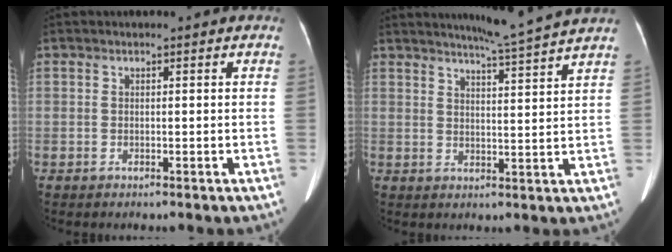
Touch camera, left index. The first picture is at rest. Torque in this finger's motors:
{"motor_torque": [-0.35, -1.07, 0.01, 0.06]}